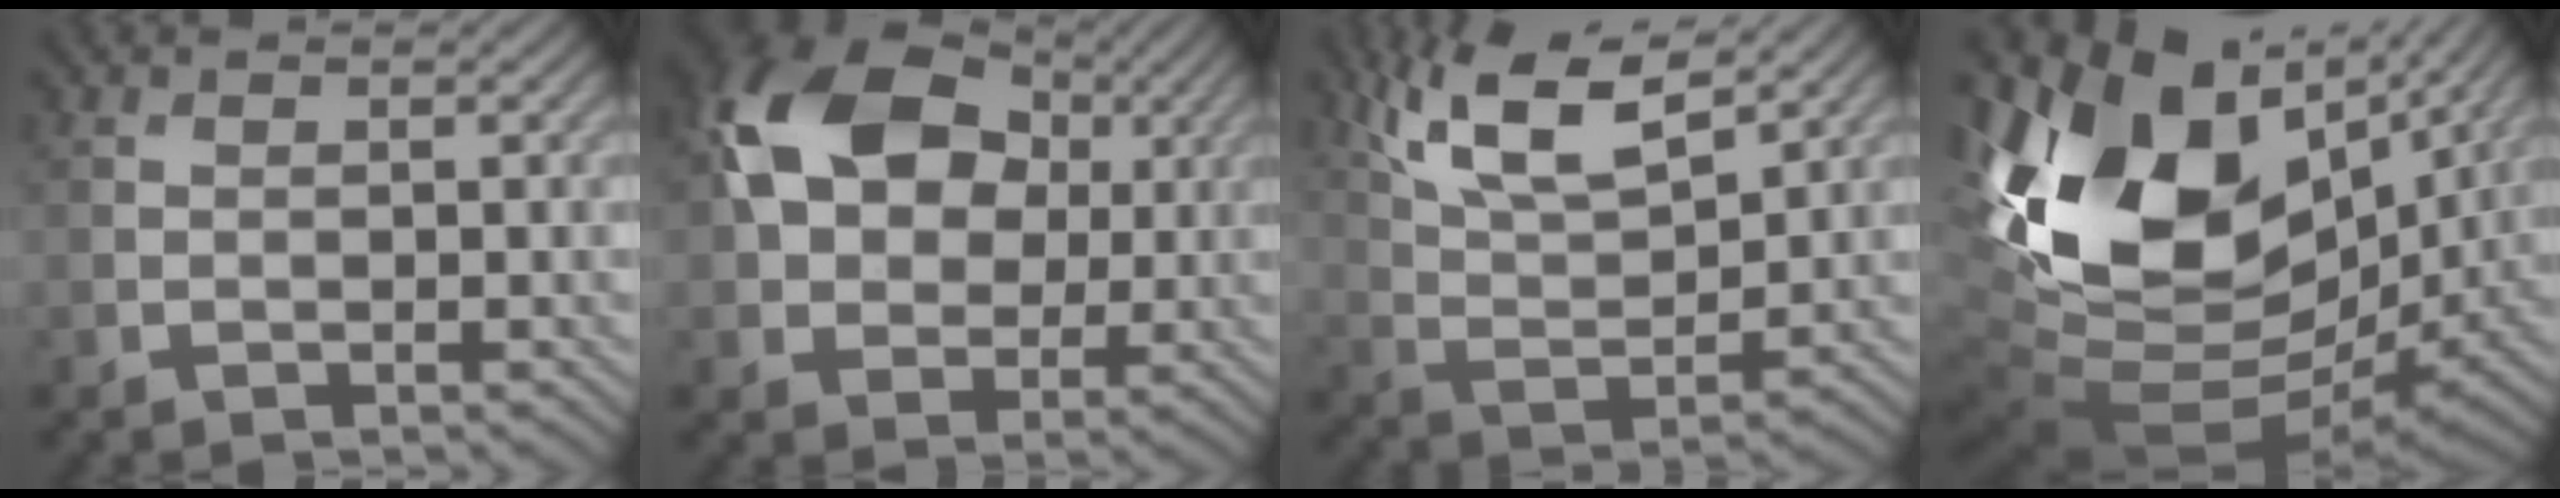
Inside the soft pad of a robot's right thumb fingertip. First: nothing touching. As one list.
[{"total": 14.5, "force": [3.6, 10.4, 9.4], "torque": [-0.189, 0.019, 0.056]}, {"total": 11.4, "force": [7.3, 3.6, 7.9], "torque": [-0.177, 0.010, 0.135]}, {"total": 18.8, "force": [4.7, 12.4, 13.4], "torque": [-0.315, -0.018, 0.102]}]